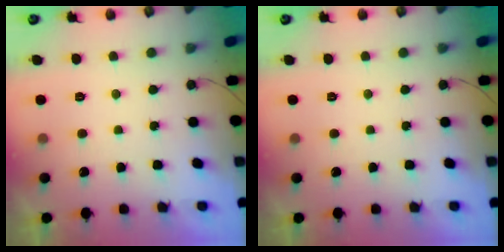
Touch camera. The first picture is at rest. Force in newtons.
{"total": 0.0}